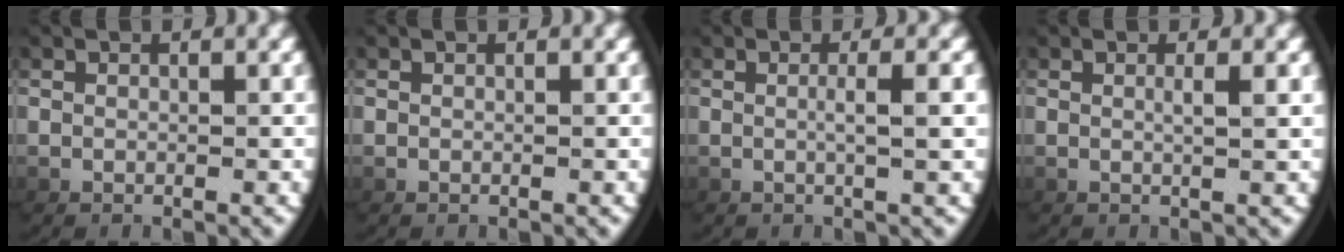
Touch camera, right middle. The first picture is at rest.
{"total": 0.0}
{"total": 1.7, "force": [0.2, -0.5, 1.6], "torque": [-0.030, 0.001, 0.006]}
{"total": 1.2, "force": [0.3, -0.5, 1.0], "torque": [-0.019, -0.004, 0.011]}